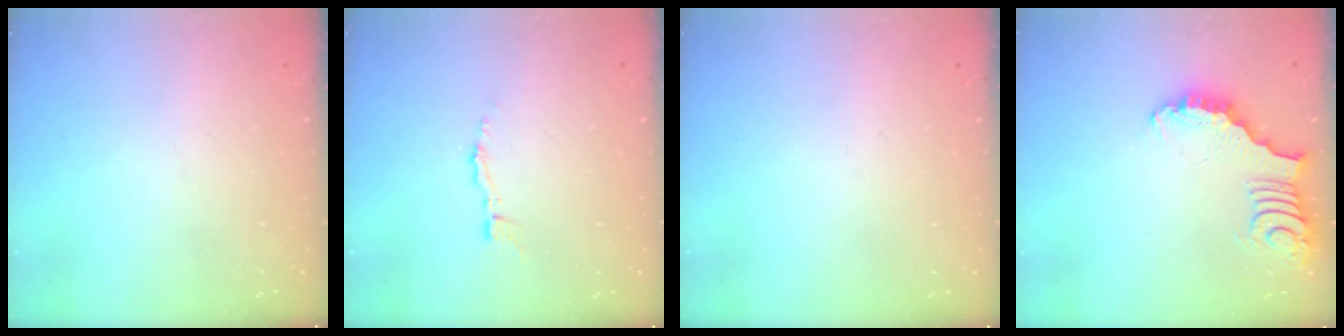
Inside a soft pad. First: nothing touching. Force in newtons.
{"total": 3.0, "press": 3.0, "slide": 0.3}
{"total": 0.0}
{"total": 3.4, "press": 3.3, "slide": 0.5}